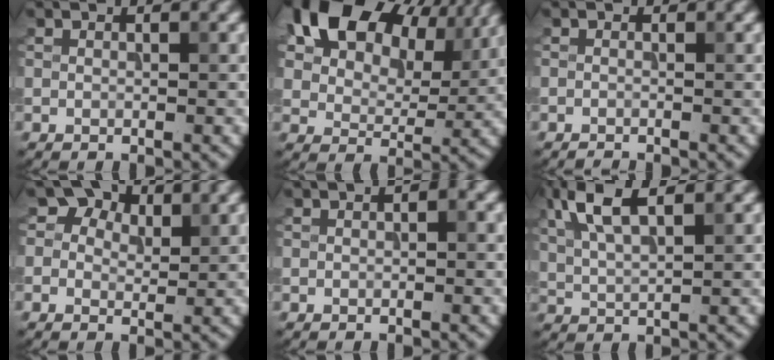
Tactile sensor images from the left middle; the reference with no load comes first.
{"total": 13.7, "force": [7.4, 8.1, 8.2], "torque": [-0.154, 0.022, 0.127]}
{"total": 0.7, "force": [-0.7, 0.0, 0.0], "torque": [0.002, -0.003, -0.015]}
{"total": 2.3, "force": [1.1, 1.8, 0.9], "torque": [-0.016, -0.001, 0.007]}
{"total": 0.6, "force": [0.1, 0.3, 0.5], "torque": [-0.006, 0.000, 0.001]}
{"total": 5.7, "force": [2.9, 2.0, 4.5], "torque": [-0.098, 0.014, 0.056]}